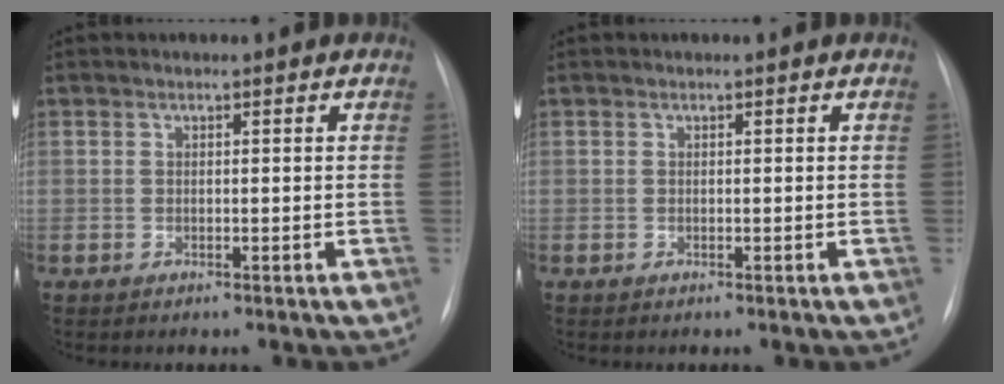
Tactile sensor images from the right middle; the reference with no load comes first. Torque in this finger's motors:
{"motor_torque": [-0.04, -0.04, 0.00, 0.00]}